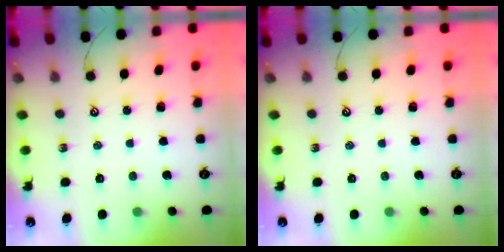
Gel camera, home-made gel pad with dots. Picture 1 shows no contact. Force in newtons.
{"total": 0.0}